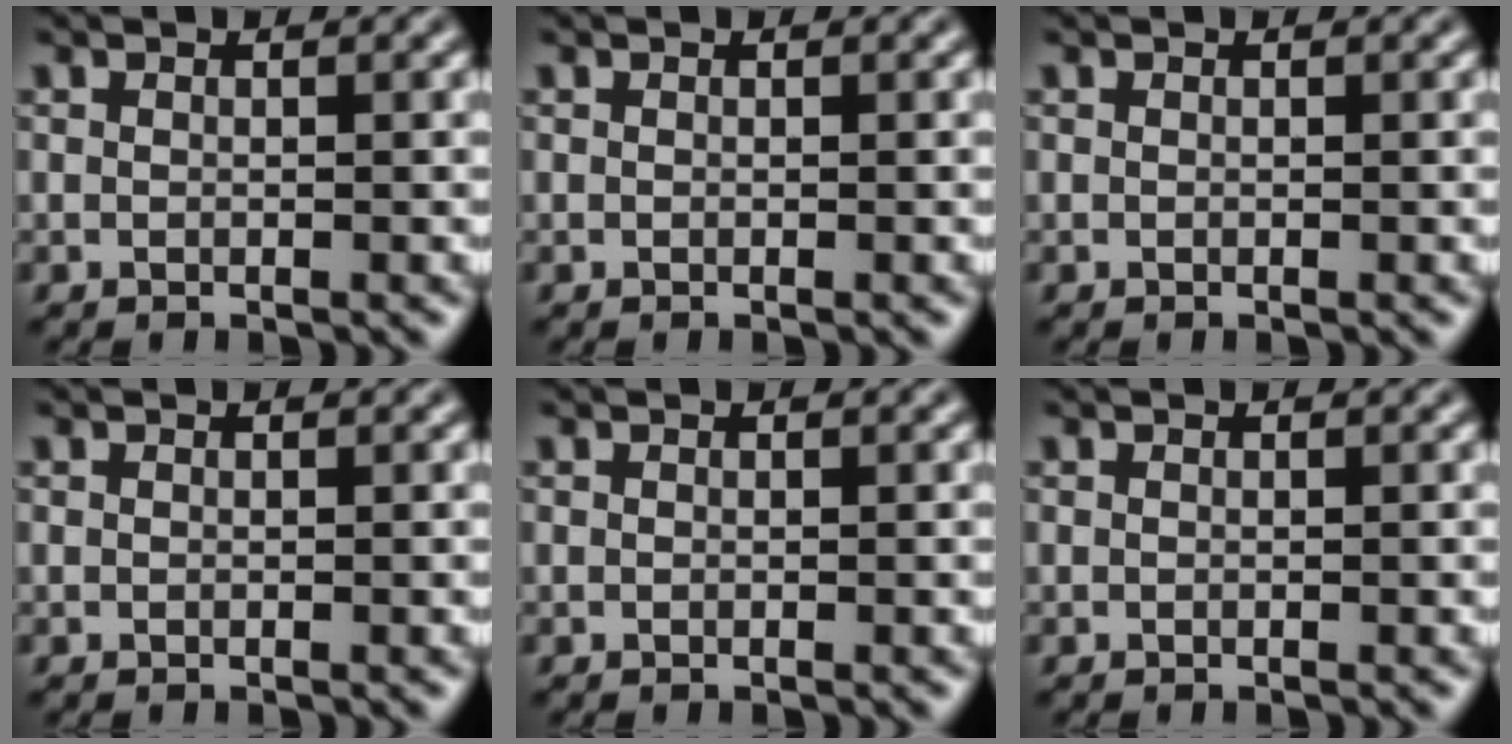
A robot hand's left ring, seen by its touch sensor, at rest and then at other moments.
{"total": 0.0}
{"total": 0.0}
{"total": 0.0}
{"total": 0.0}
{"total": 0.0}